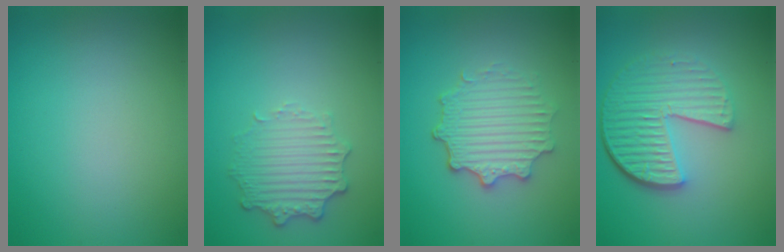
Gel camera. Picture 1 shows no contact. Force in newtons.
{"total": 3.5, "press": 2.8, "slide": 2.1}
{"total": 4.5, "press": 3.7, "slide": 2.6}
{"total": 6.3, "press": 4.4, "slide": 4.5}